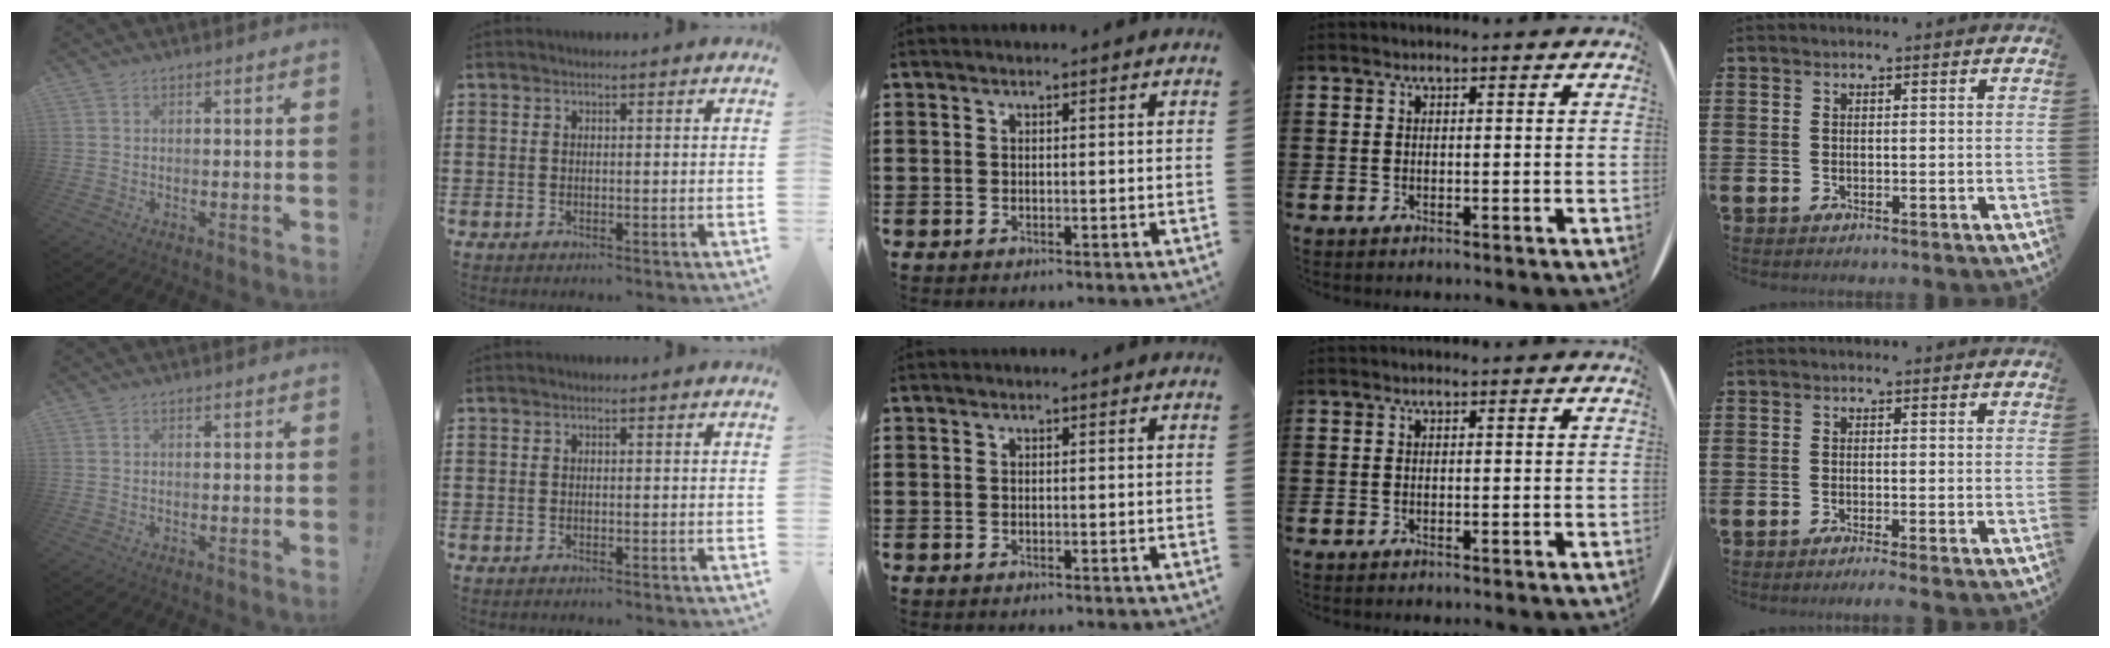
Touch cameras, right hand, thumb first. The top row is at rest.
{"little": {"total": 0.8, "force": [-0.5, 0.0, 0.7], "torque": [-0.011, -0.002, -0.009]}}